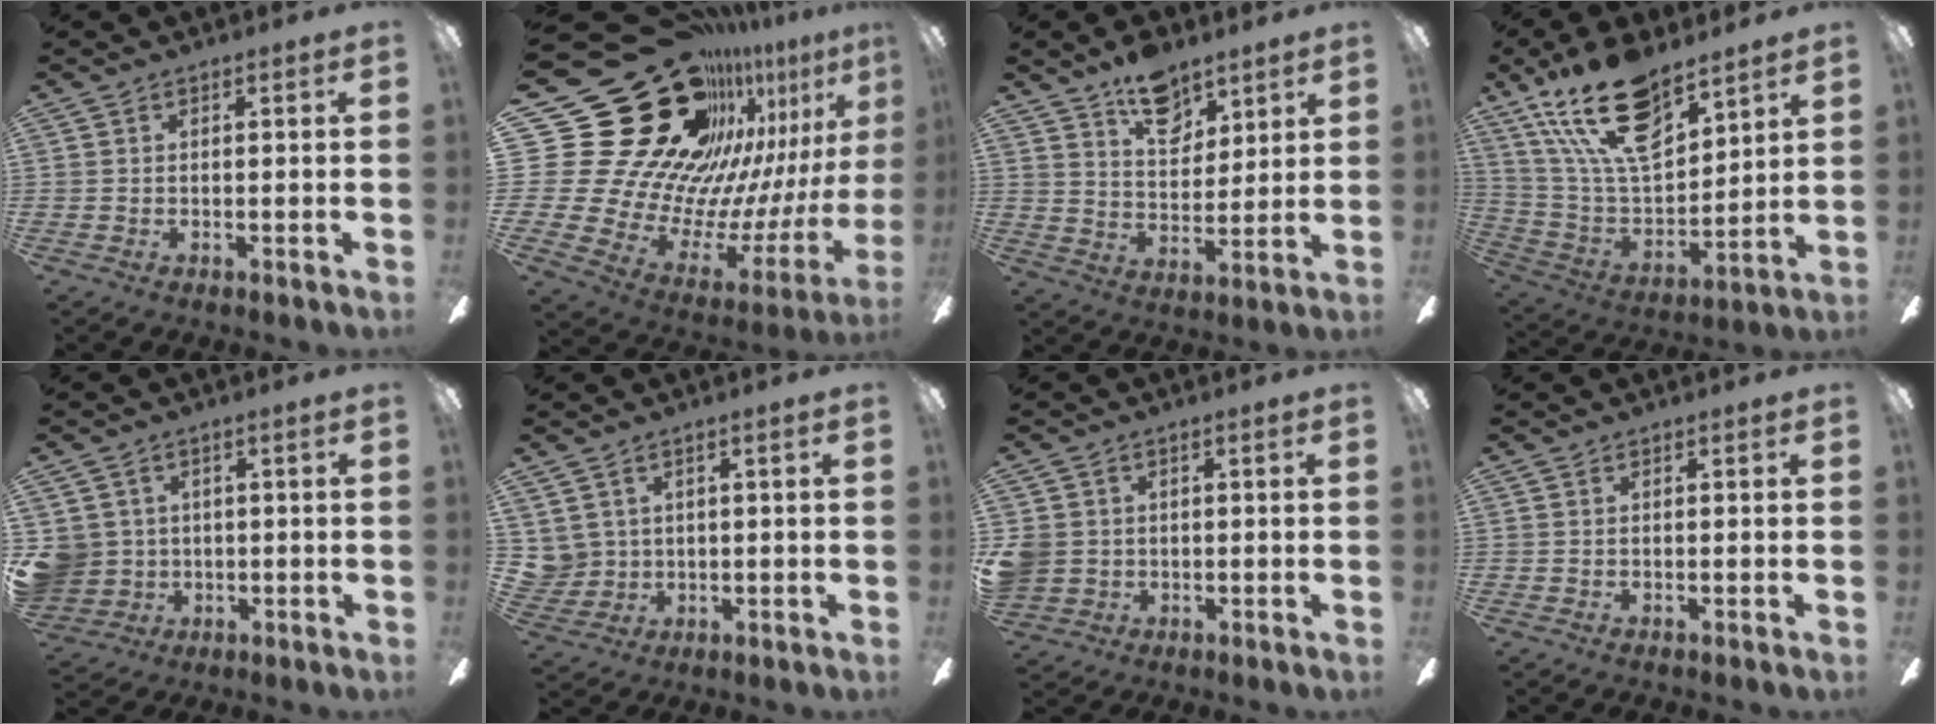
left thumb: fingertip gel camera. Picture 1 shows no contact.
{"total": 38.4, "force": [21.8, 22.6, 22.2], "torque": [-0.365, -0.212, 0.469]}
{"total": 11.8, "force": [8.4, 6.3, 5.4], "torque": [-0.075, -0.043, 0.151]}
{"total": 22.5, "force": [14.6, 10.1, 13.8], "torque": [-0.277, -0.081, 0.257]}
{"total": 6.7, "force": [0.8, 6.6, 1.1], "torque": [-0.045, 0.002, 0.020]}
{"total": 4.4, "force": [2.3, 3.8, -0.1], "torque": [-0.017, 0.001, 0.047]}
{"total": 4.7, "force": [0.5, 4.6, 1.2], "torque": [-0.046, 0.010, 0.011]}
{"total": 0.0}